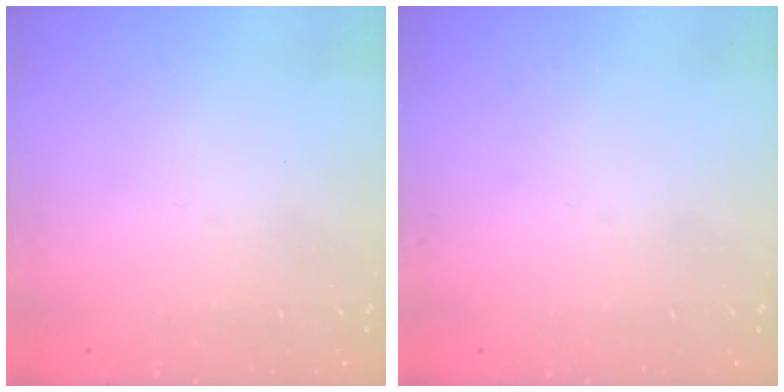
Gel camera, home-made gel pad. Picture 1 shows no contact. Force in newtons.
{"total": 0.0}